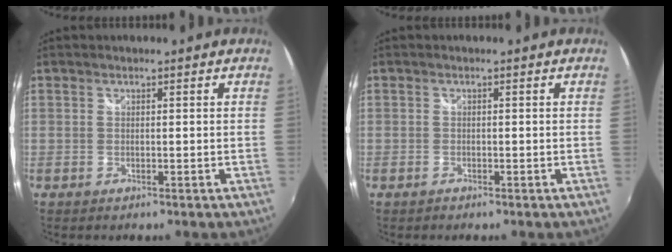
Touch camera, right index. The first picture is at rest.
{"total": 0.7, "force": [-0.6, 0.4, 0.1], "torque": [-0.003, -0.001, -0.012]}